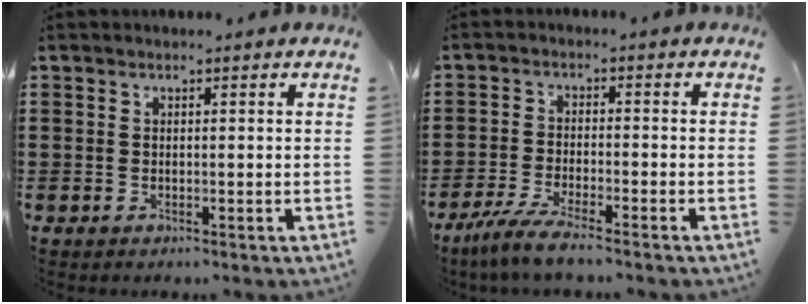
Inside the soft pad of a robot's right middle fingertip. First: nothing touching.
{"total": 4.7, "force": [-4.1, 0.1, 2.3], "torque": [-0.060, -0.013, -0.083]}